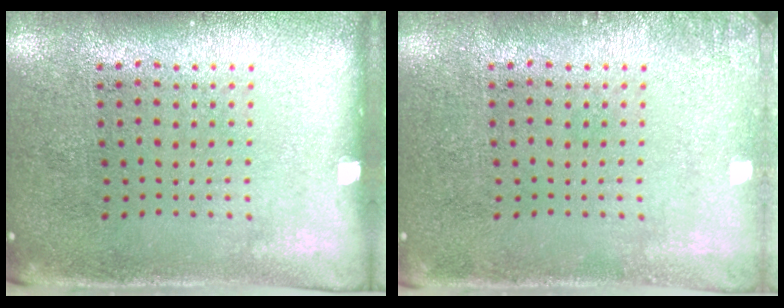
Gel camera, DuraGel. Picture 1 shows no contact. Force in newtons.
{"total": 1.0, "press": 1.0, "slide": 0.2}